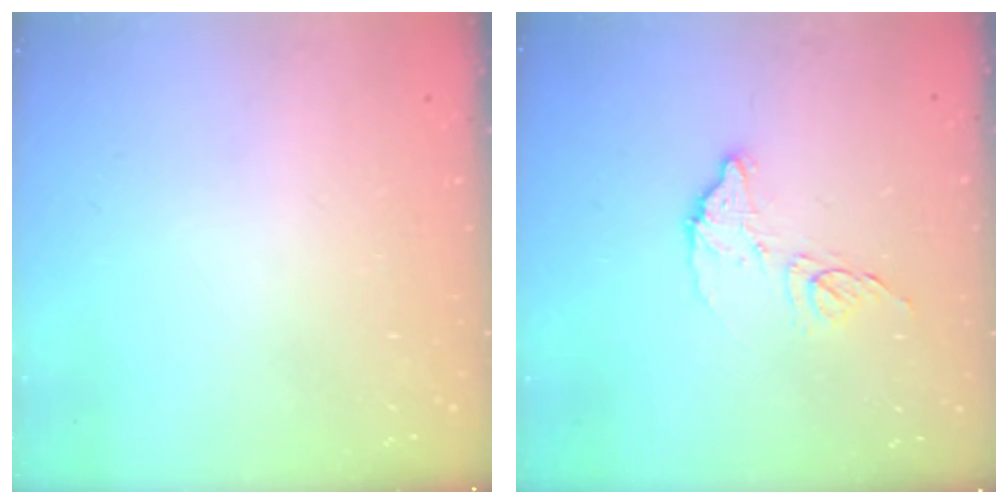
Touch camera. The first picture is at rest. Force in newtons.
{"total": 8.8, "press": 8.8, "slide": 0.3}